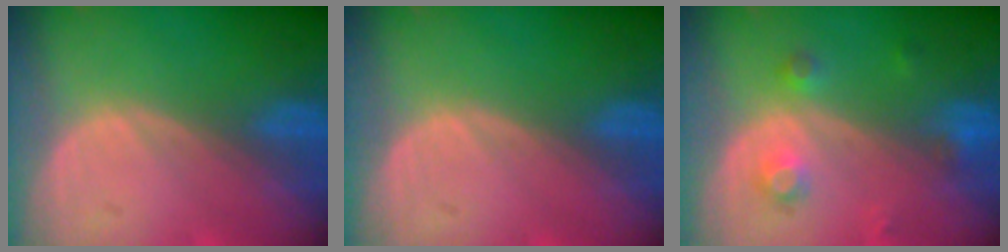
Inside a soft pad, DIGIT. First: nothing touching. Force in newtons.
{"total": 0.0}
{"total": 3.7, "press": 3.2, "slide": 1.8}